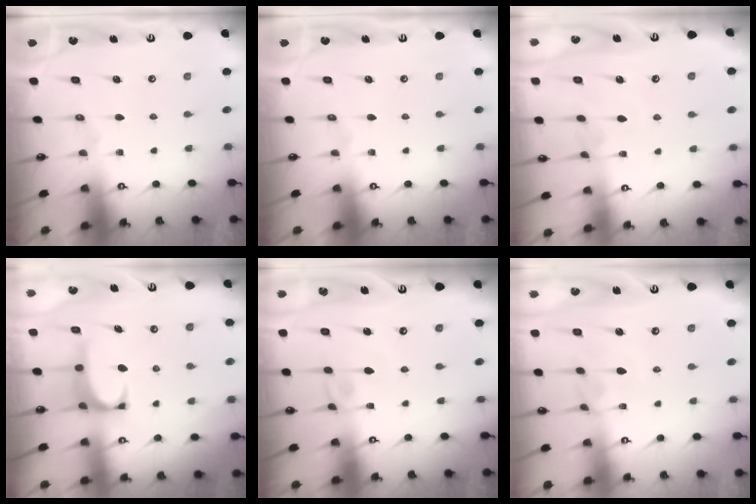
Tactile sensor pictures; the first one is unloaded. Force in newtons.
{"total": 0.0}
{"total": 2.5, "press": 2.4, "slide": 0.3}
{"total": 1.3, "press": 1.2, "slide": 0.5}
{"total": 5.2, "press": 5.2, "slide": 0.1}
{"total": 3.9, "press": 3.9, "slide": 0.2}